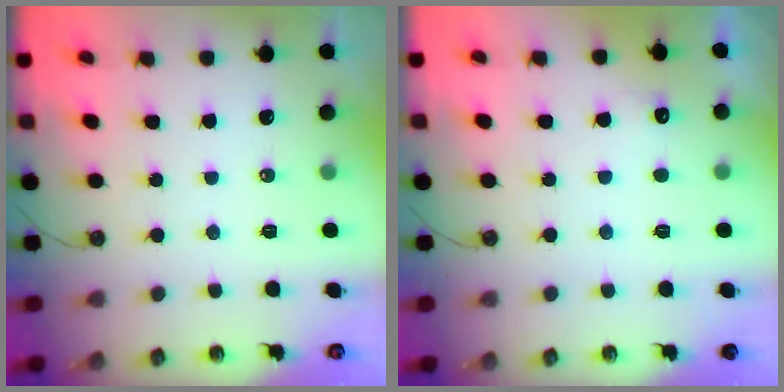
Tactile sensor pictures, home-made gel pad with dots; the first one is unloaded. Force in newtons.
{"total": 5.3, "press": 5.1, "slide": 1.3}